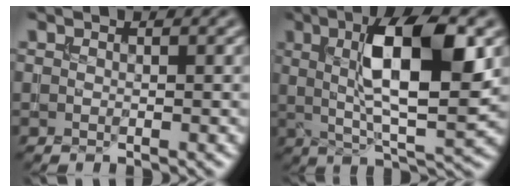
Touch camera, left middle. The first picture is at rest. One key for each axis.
{"total": 10.2, "fx": 2.4, "fy": 3.1, "fz": 9.5, "tx": -0.149, "ty": 0.004, "tz": 0.039}